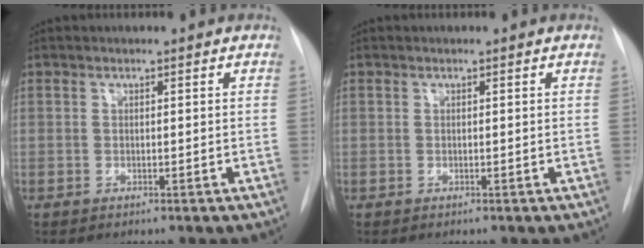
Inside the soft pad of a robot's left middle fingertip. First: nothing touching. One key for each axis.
{"total": 0.0}